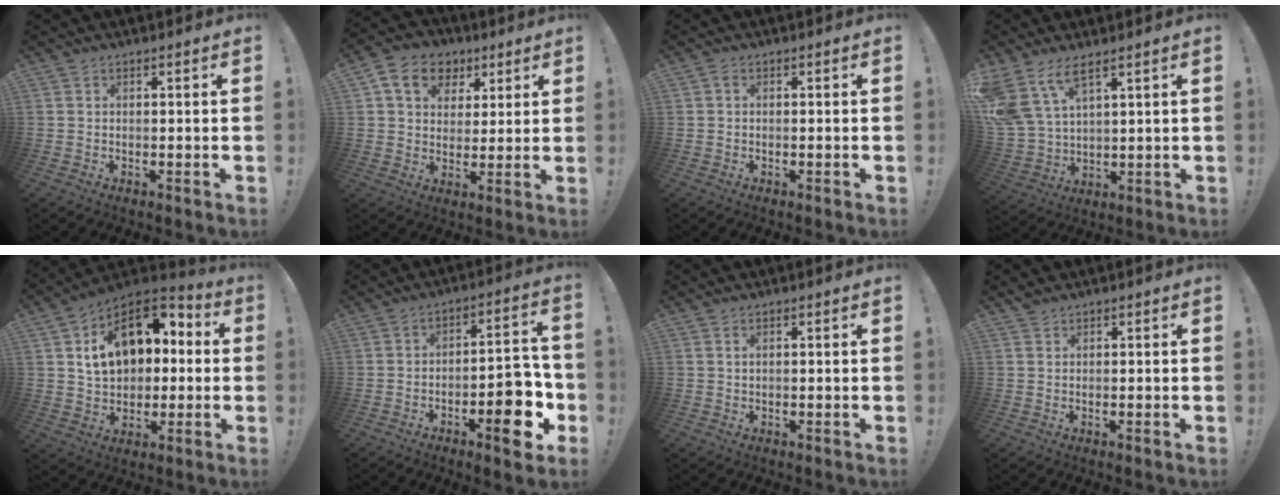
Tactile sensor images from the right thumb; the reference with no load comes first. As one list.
[{"total": 12.3, "force": [5.2, 9.7, 5.5], "torque": [-0.082, -0.012, 0.103]}, {"total": 0.6, "force": [-0.2, 0.2, 0.5], "torque": [-0.009, 0.001, -0.003]}, {"total": 11.7, "force": [7.6, 5.3, 7.3], "torque": [-0.161, -0.034, 0.147]}, {"total": 17.9, "force": [5.2, 12.6, 11.6], "torque": [-0.174, -0.010, 0.095]}, {"total": 12.9, "force": [-5.0, 4.9, 10.9], "torque": [-0.118, 0.022, -0.079]}, {"total": 0.8, "force": [0.4, 0.3, 0.6], "torque": [-0.014, 0.002, 0.008]}, {"total": 1.4, "force": [1.2, 0.6, 0.2], "torque": [-0.005, -0.001, 0.024]}]